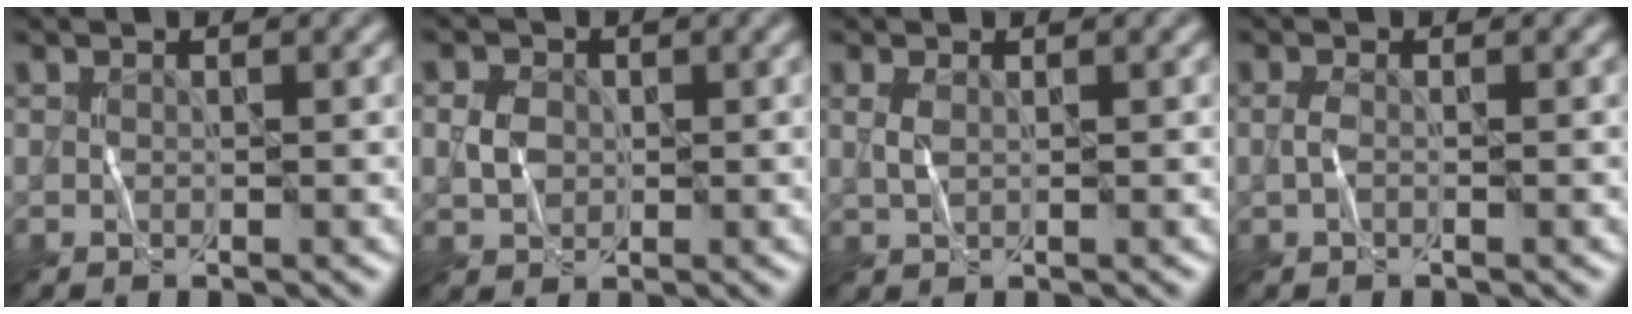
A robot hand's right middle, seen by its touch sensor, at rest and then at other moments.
{"total": 2.2, "force": [0.1, 1.8, 1.2], "torque": [-0.024, 0.002, -0.001]}
{"total": 1.2, "force": [0.4, 0.5, 1.0], "torque": [-0.028, -0.001, 0.010]}
{"total": 1.0, "force": [-0.1, 0.4, 0.9], "torque": [-0.025, 0.000, -0.006]}